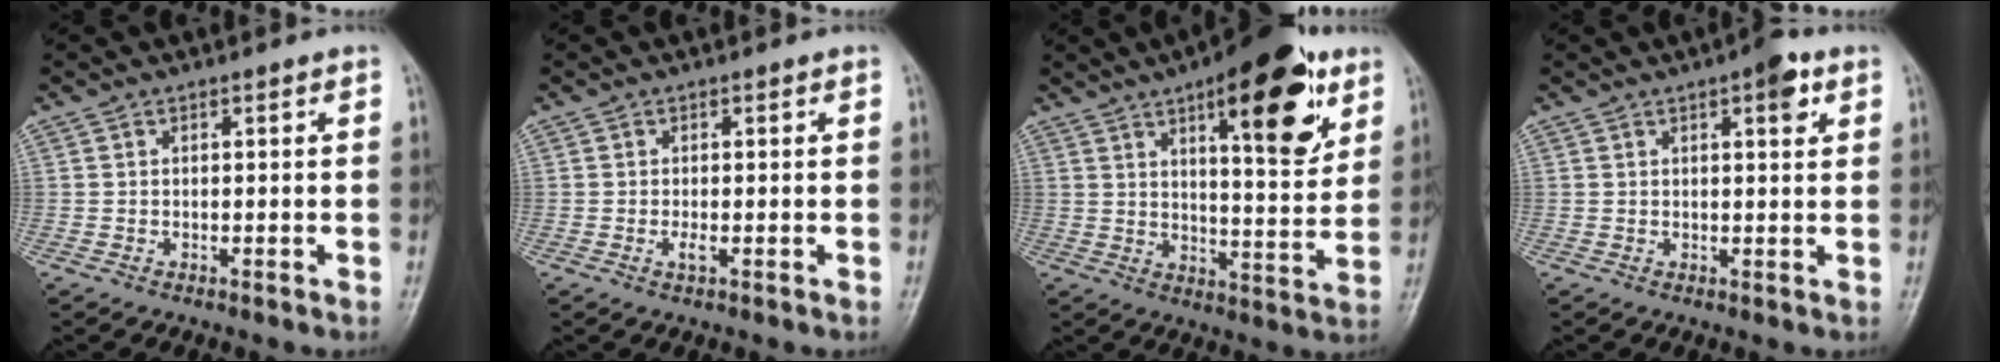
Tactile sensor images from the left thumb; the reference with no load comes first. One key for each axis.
{"total": 1.4, "fx": -0.3, "fy": 0.5, "fz": 1.3, "tx": -0.026, "ty": -0.003, "tz": -0.009}
{"total": 19.0, "fx": 9.5, "fy": 6.5, "fz": 15.1, "tx": -0.177, "ty": -0.037, "tz": 0.135}
{"total": 4.7, "fx": 2.3, "fy": 1.6, "fz": 3.8, "tx": -0.041, "ty": -0.005, "tz": 0.026}